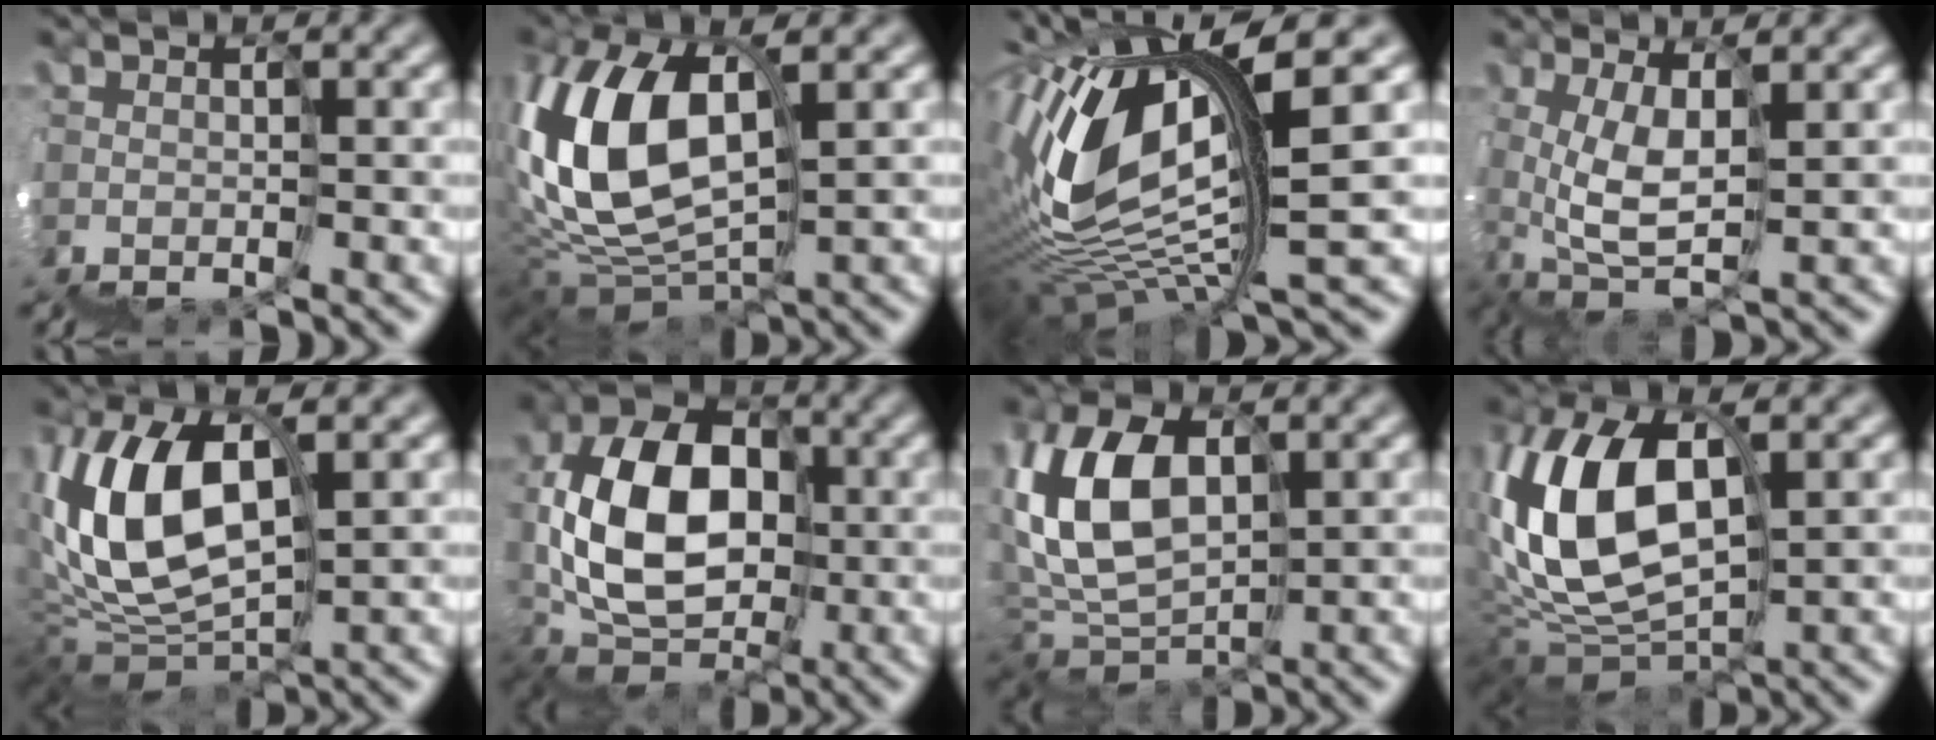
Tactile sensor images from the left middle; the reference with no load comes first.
{"total": 8.0, "force": [4.0, 4.2, 5.5], "torque": [-0.124, 0.036, 0.063]}
{"total": 8.9, "force": [4.5, 2.3, 7.3], "torque": [-0.165, 0.025, 0.080]}
{"total": 2.5, "force": [2.4, -0.1, 0.8], "torque": [-0.026, 0.029, 0.038]}
{"total": 8.4, "force": [4.3, 4.0, 5.9], "torque": [-0.116, 0.041, 0.065]}
{"total": 7.5, "force": [2.1, 5.4, 4.8], "torque": [-0.077, 0.050, 0.016]}
{"total": 5.8, "force": [3.4, 3.5, 3.2], "torque": [-0.085, 0.039, 0.049]}
{"total": 9.3, "force": [4.3, 4.8, 6.7], "torque": [-0.139, 0.044, 0.066]}